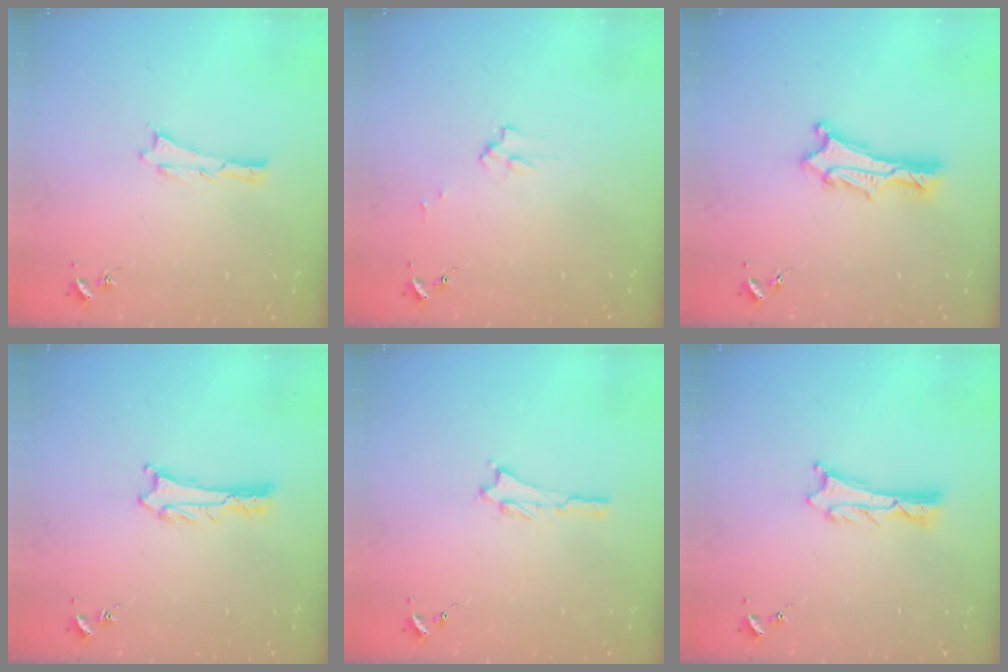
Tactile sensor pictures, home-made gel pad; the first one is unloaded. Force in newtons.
{"total": 2.2, "press": 2.2, "slide": 0.3}
{"total": 2.4, "press": 2.4, "slide": 0.3}
{"total": 1.0, "press": 1.0, "slide": 0.1}
{"total": 0.8, "press": 0.8, "slide": 0.2}
{"total": 1.3, "press": 1.2, "slide": 0.1}